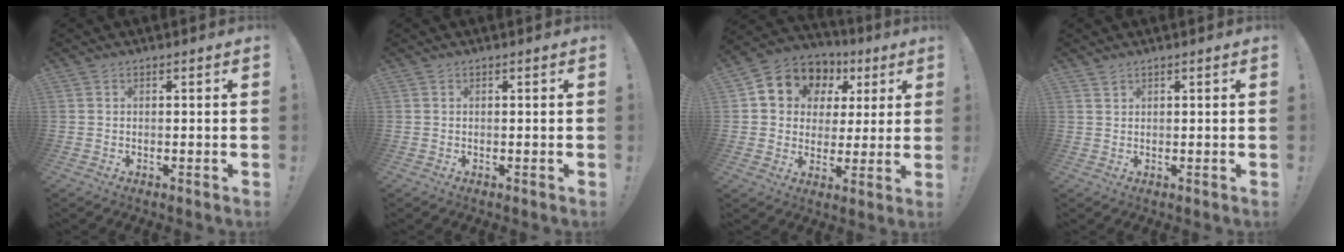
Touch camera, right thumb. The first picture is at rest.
{"total": 0.0}
{"total": 10.5, "force": [4.3, 8.8, 3.9], "torque": [-0.067, -0.023, 0.085]}
{"total": 1.3, "force": [1.2, 0.6, 0.2], "torque": [-0.001, -0.007, 0.022]}